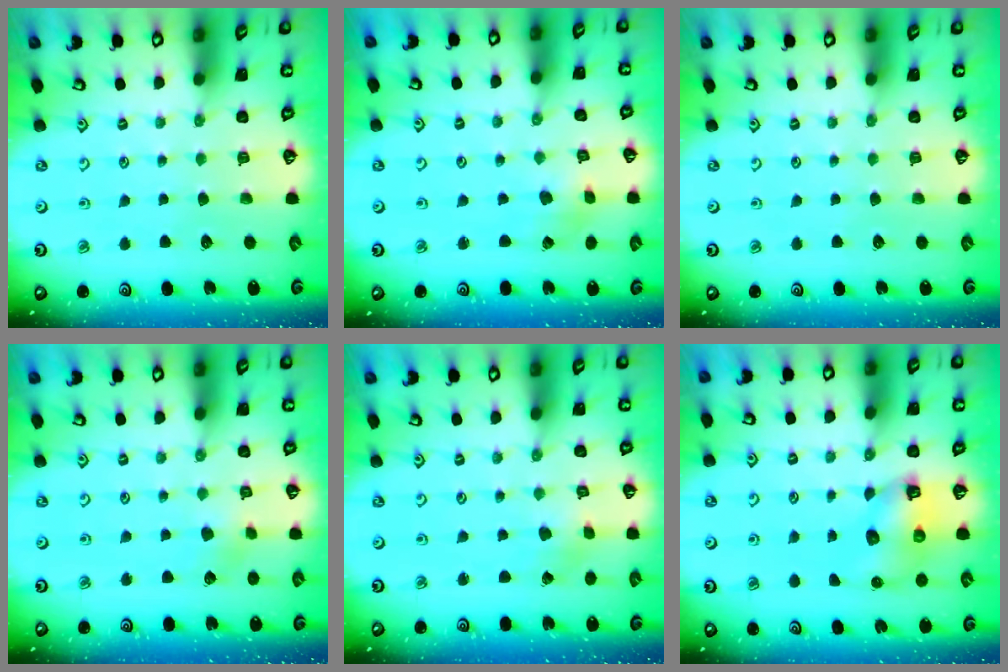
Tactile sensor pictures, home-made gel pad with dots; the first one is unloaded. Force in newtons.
{"total": 2.6, "press": 2.5, "slide": 0.5}
{"total": 0.0}
{"total": 2.5, "press": 2.4, "slide": 0.6}
{"total": 0.9, "press": 0.9, "slide": 0.1}
{"total": 7.0, "press": 7.0, "slide": 0.9}